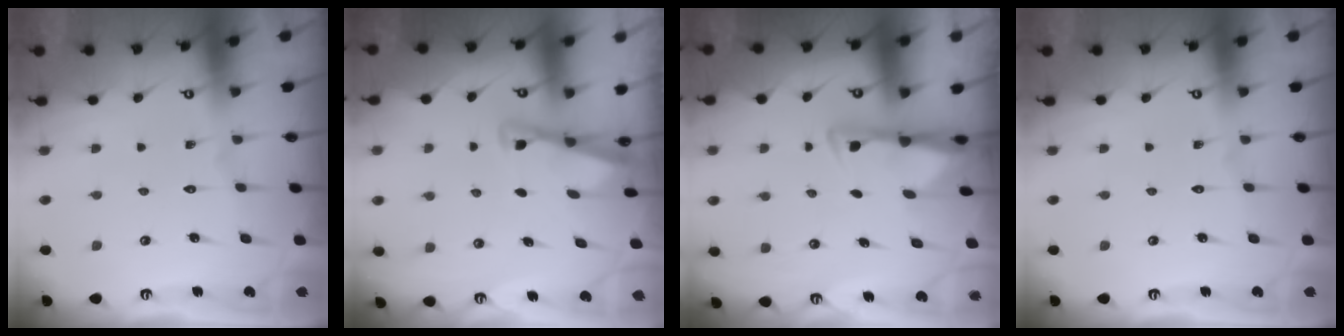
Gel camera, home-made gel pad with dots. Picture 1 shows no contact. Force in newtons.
{"total": 2.8, "press": 2.8, "slide": 0.4}
{"total": 2.8, "press": 2.7, "slide": 0.6}
{"total": 0.0}